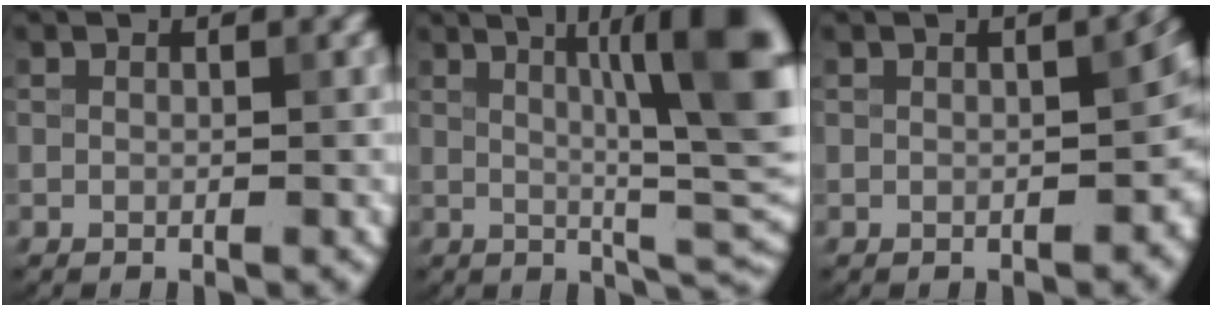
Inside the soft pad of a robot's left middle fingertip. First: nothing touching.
{"total": 11.6, "force": [3.1, 2.9, 10.8], "torque": [-0.115, 0.013, 0.049]}
{"total": 3.9, "force": [-0.3, 2.0, 3.3], "torque": [-0.029, 0.007, 0.005]}